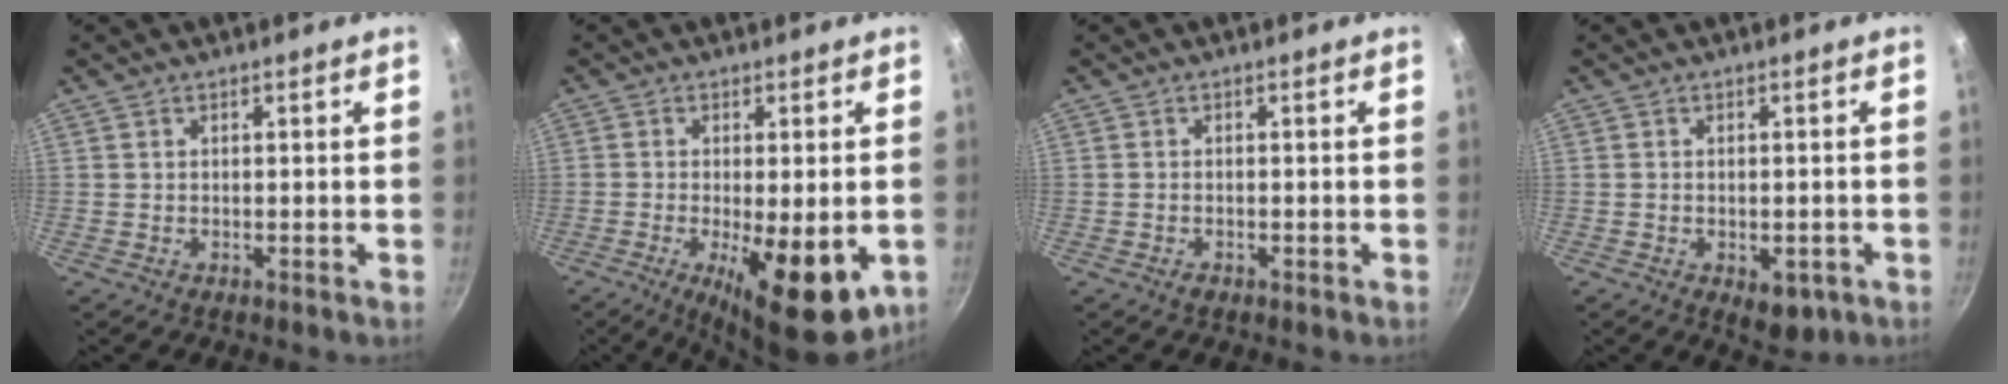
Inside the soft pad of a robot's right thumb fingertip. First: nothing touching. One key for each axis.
{"total": 13.8, "fx": -4.0, "fy": 4.7, "fz": 12.3, "tx": -0.178, "ty": -0.009, "tz": -0.050}
{"total": 0.9, "fx": -0.6, "fy": 0.5, "fz": 0.5, "tx": -0.014, "ty": 0.003, "tz": -0.011}
{"total": 5.2, "fx": -1.9, "fy": 3.1, "fz": 3.8, "tx": -0.027, "ty": 0.008, "tz": -0.017}